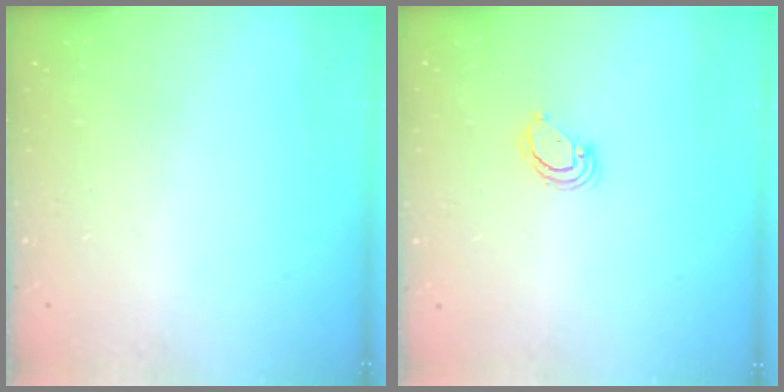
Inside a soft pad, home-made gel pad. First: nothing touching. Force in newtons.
{"total": 4.0, "press": 4.0, "slide": 0.2}